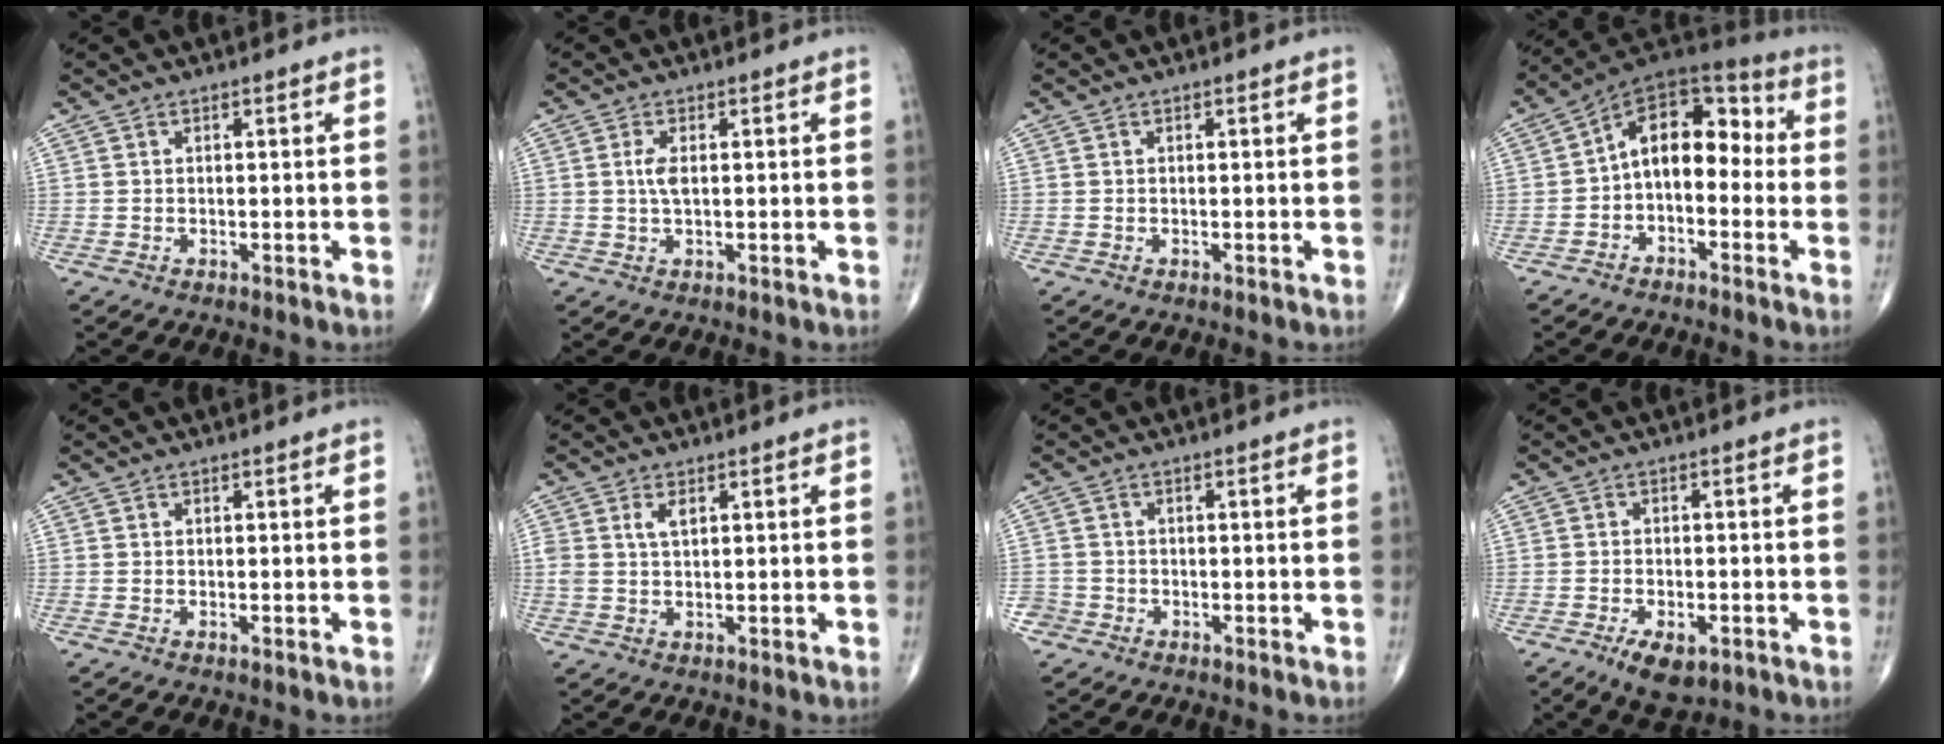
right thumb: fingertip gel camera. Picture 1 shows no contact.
{"total": 2.6, "force": [0.4, 1.0, 2.3], "torque": [-0.051, 0.000, 0.008]}
{"total": 0.0}
{"total": 12.9, "force": [-1.1, 8.1, 9.9], "torque": [-0.115, 0.057, -0.036]}
{"total": 0.0}
{"total": 2.9, "force": [1.1, 1.5, 2.2], "torque": [-0.044, 0.003, 0.026]}
{"total": 2.1, "force": [-1.2, 1.7, -0.3], "torque": [0.014, 0.009, -0.030]}
{"total": 6.1, "force": [-3.2, 3.0, 4.3], "torque": [-0.067, 0.004, -0.047]}